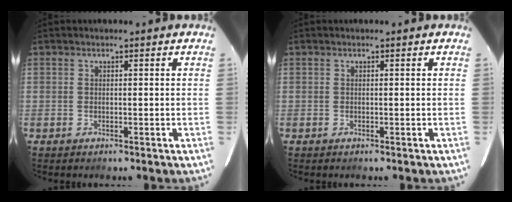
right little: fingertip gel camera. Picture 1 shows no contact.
{"total": 0.0}